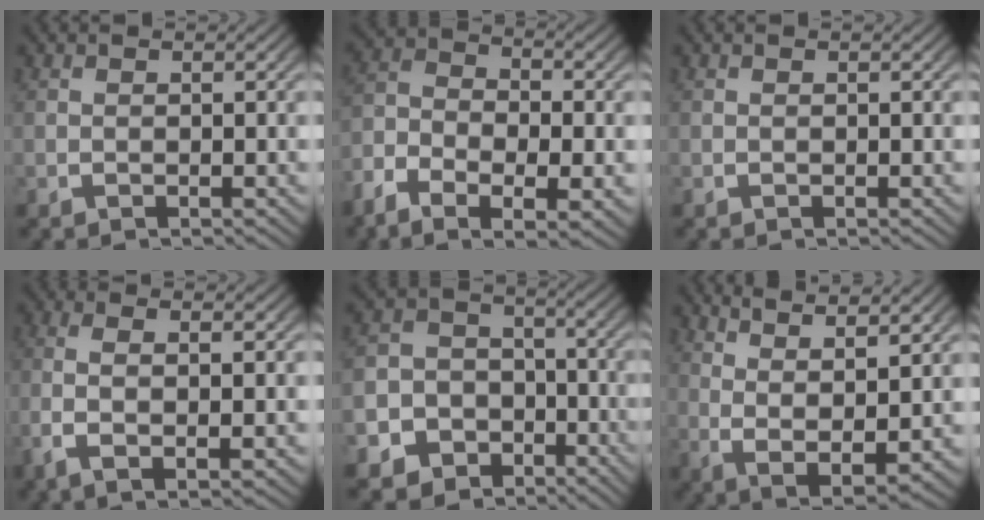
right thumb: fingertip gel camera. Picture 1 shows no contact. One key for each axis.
{"total": 6.4, "fx": -2.0, "fy": 4.0, "fz": 4.7, "tx": -0.103, "ty": -0.022, "tz": -0.032}
{"total": 0.0}
{"total": 4.5, "fx": -0.2, "fy": 1.7, "fz": 4.1, "tx": -0.098, "ty": -0.006, "tz": 0.003}
{"total": 13.8, "fx": -6.6, "fy": 11.6, "fz": 3.7, "tx": -0.062, "ty": -0.045, "tz": -0.116}
{"total": 7.2, "fx": 0.9, "fy": 4.1, "fz": 5.8, "tx": -0.124, "ty": -0.032, "tz": 0.035}